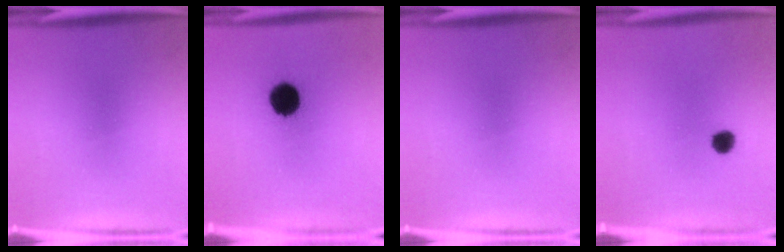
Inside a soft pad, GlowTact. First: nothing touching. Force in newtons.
{"total": 10.1}
{"total": 0.0}
{"total": 3.0}